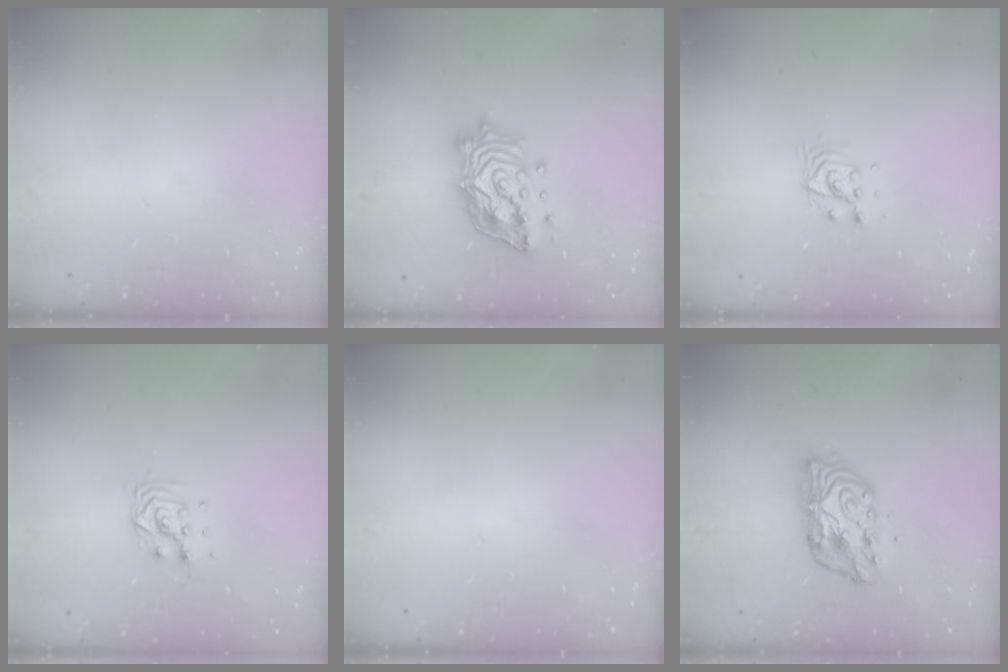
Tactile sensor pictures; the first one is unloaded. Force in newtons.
{"total": 18.1, "press": 17.9, "slide": 2.7}
{"total": 5.4, "press": 5.4, "slide": 0.1}
{"total": 7.3, "press": 7.2, "slide": 0.6}
{"total": 0.0}
{"total": 9.8, "press": 9.8, "slide": 0.7}